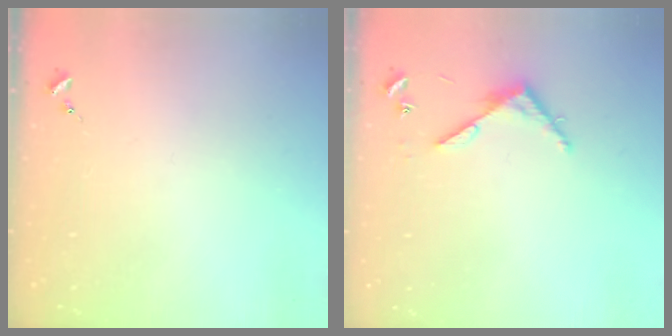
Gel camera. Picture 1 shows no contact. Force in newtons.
{"total": 5.0, "press": 5.0, "slide": 0.4}